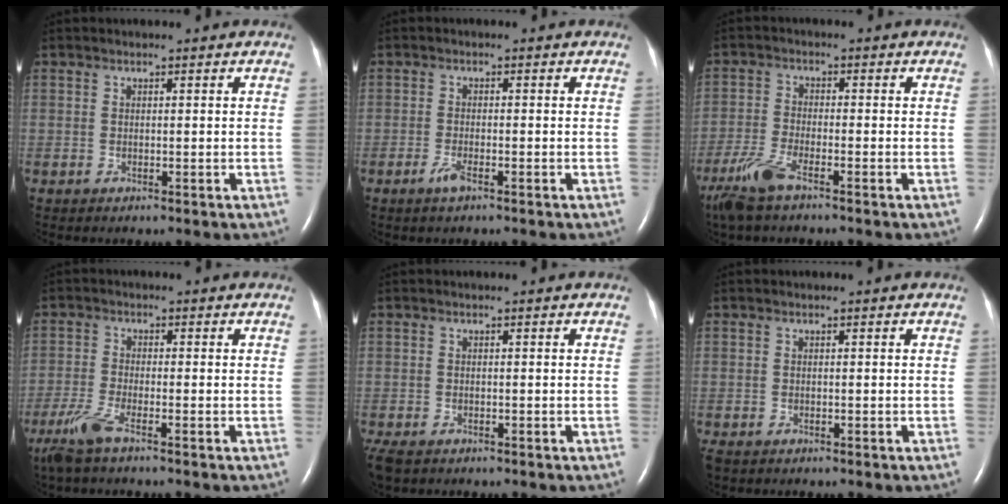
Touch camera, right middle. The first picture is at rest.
{"total": 2.0, "force": [-1.3, 0.3, 1.5], "torque": [-0.038, -0.004, -0.027]}
{"total": 6.0, "force": [-4.3, 1.0, 4.0], "torque": [-0.102, -0.015, -0.088]}
{"total": 4.7, "force": [-3.3, 0.4, 3.3], "torque": [-0.084, -0.013, -0.070]}
{"total": 3.6, "force": [-2.6, 1.8, 1.7], "torque": [-0.037, -0.008, -0.043]}
{"total": 1.3, "force": [-1.0, 0.7, 0.5], "torque": [-0.013, -0.002, -0.013]}